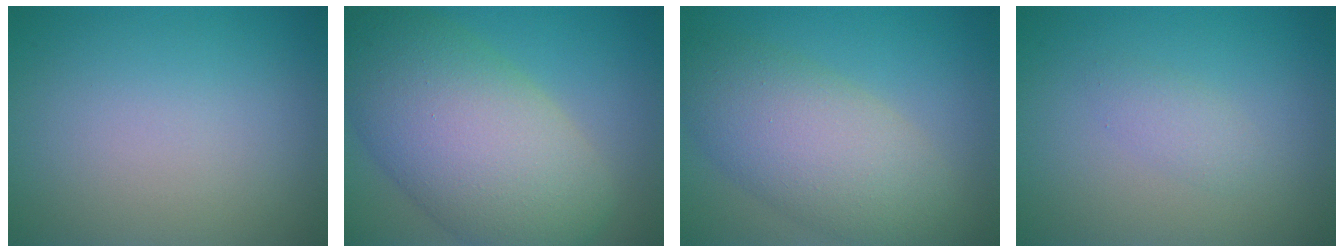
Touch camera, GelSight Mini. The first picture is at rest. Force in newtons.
{"total": 12.3, "press": 12.3, "slide": 0.7}
{"total": 7.5, "press": 7.5, "slide": 0.2}
{"total": 1.3, "press": 1.3, "slide": 0.1}